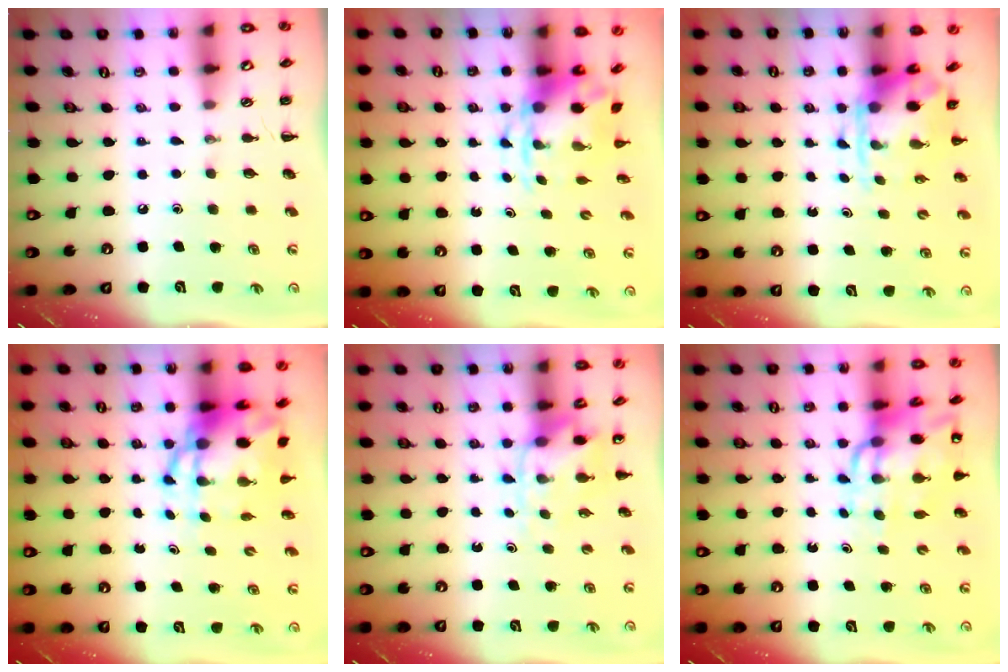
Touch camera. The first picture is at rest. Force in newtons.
{"total": 3.8, "press": 3.7, "slide": 0.9}
{"total": 3.5, "press": 3.4, "slide": 0.9}
{"total": 8.7, "press": 8.4, "slide": 2.2}
{"total": 4.6, "press": 4.6, "slide": 0.5}
{"total": 13.4, "press": 12.8, "slide": 4.1}